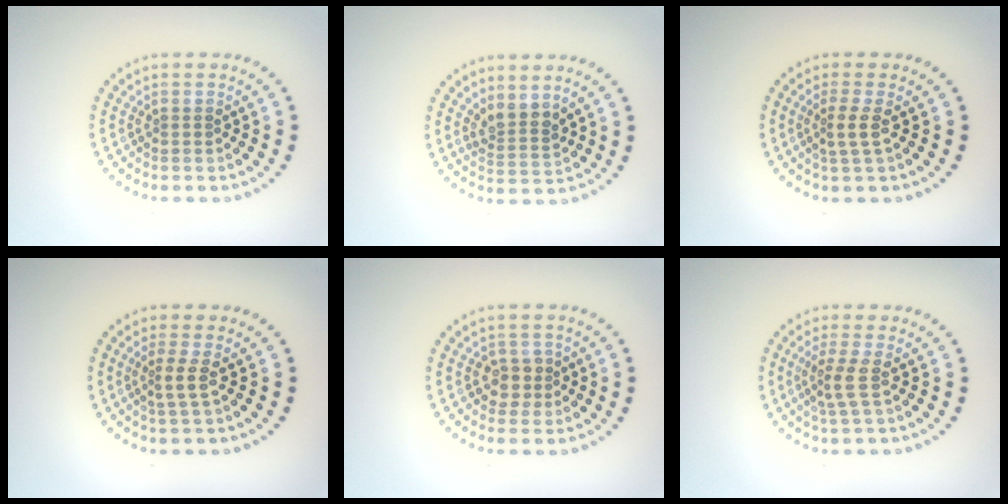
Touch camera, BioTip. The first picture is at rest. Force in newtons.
{"total": 2.3, "press": 1.8, "slide": 1.4}
{"total": 1.8, "press": 1.3, "slide": 1.3}
{"total": 1.8, "press": 1.3, "slide": 1.3}
{"total": 2.0, "press": 1.7, "slide": 0.9}
{"total": 2.3, "press": 1.6, "slide": 1.5}